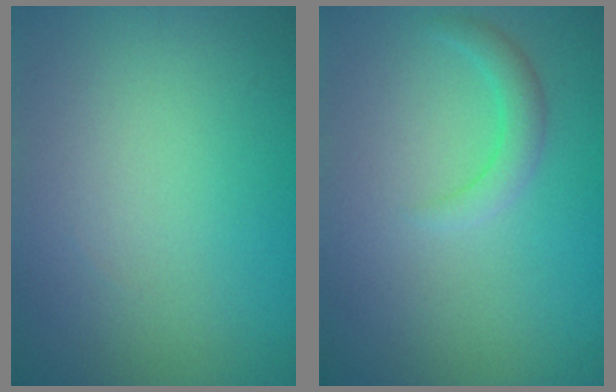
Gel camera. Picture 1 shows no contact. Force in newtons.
{"total": 1.9, "press": 1.9, "slide": 0.2}